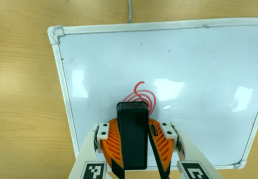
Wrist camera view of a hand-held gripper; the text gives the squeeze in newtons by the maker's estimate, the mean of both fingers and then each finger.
{"total": 13.8, "left": 15.0, "right": 12.6}